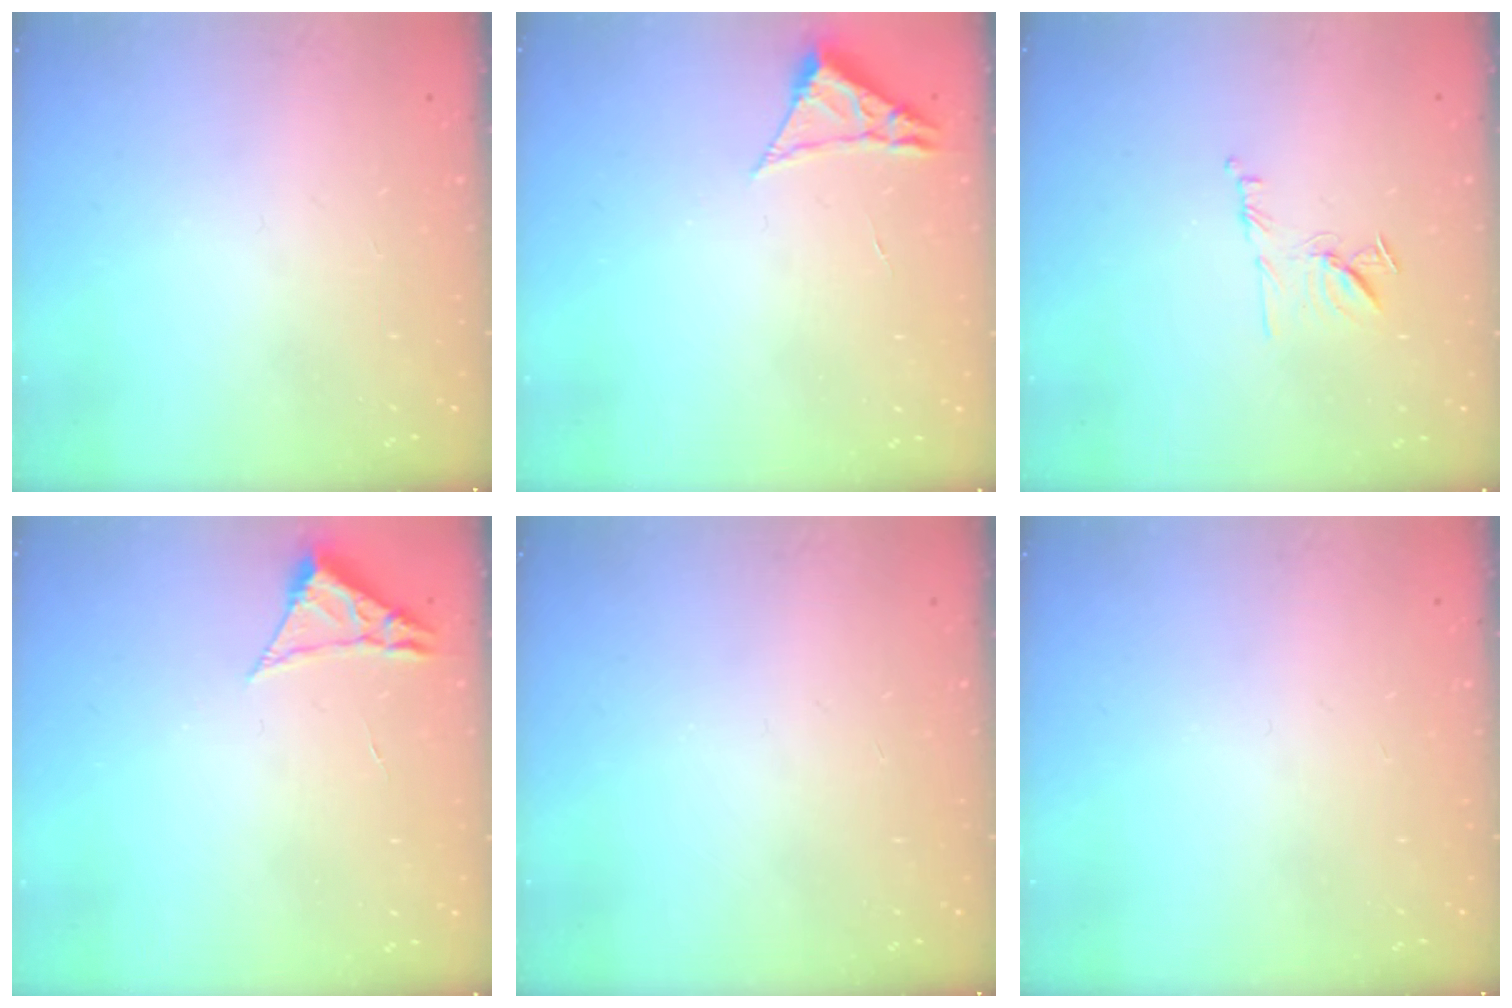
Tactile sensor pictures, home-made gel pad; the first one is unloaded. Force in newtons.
{"total": 2.3, "press": 2.3, "slide": 0.4}
{"total": 8.2, "press": 8.1, "slide": 1.2}
{"total": 2.3, "press": 2.3, "slide": 0.4}
{"total": 0.0}
{"total": 0.0}